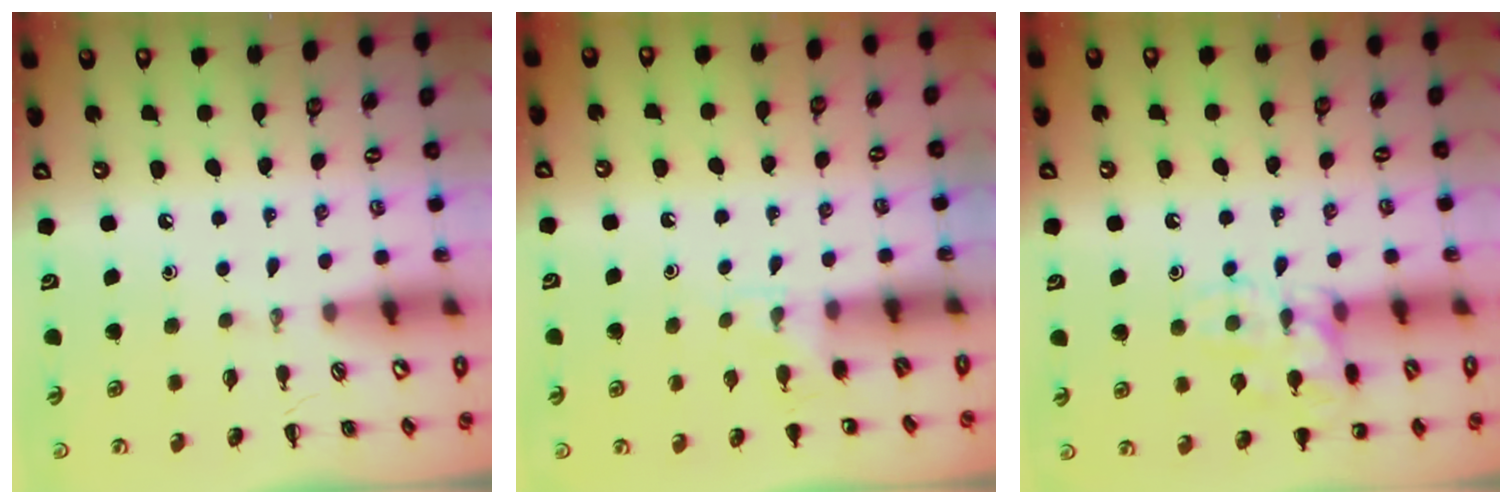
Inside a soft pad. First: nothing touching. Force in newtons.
{"total": 4.6, "press": 4.4, "slide": 1.4}
{"total": 13.3, "press": 13.3, "slide": 0.4}